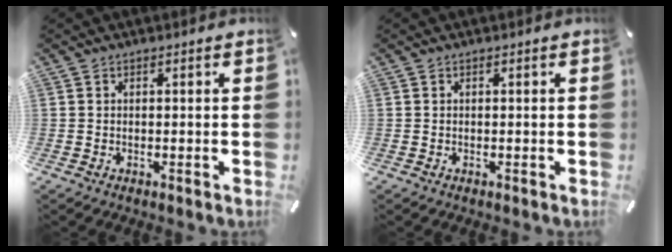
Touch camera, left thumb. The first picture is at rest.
{"total": 0.0}